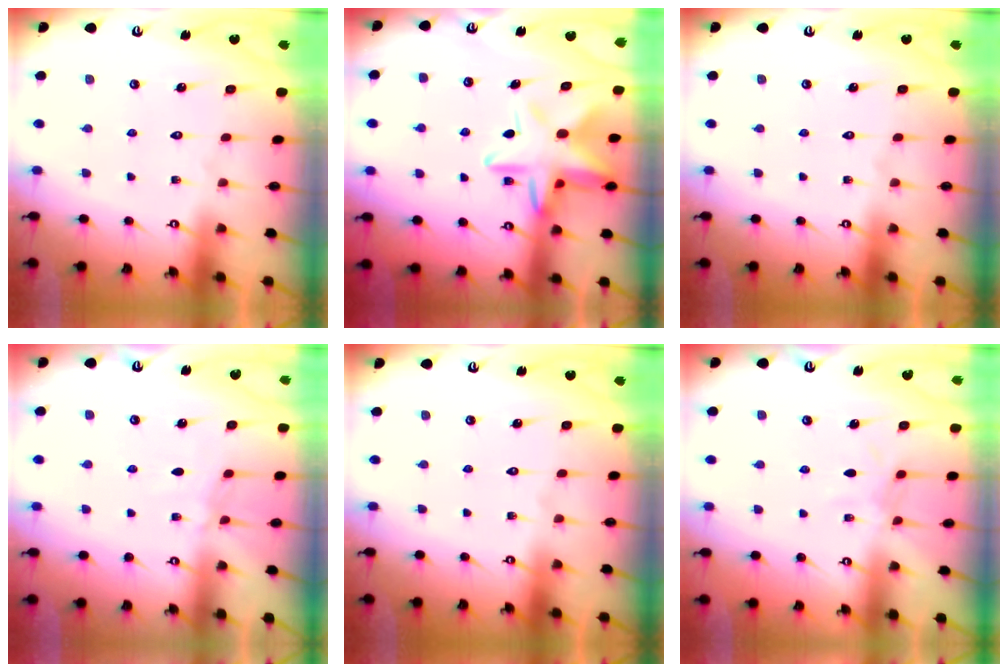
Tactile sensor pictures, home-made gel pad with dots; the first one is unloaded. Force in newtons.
{"total": 15.2, "press": 15.1, "slide": 1.3}
{"total": 0.0}
{"total": 4.3, "press": 4.2, "slide": 0.5}
{"total": 0.0}
{"total": 4.3, "press": 4.3, "slide": 0.1}